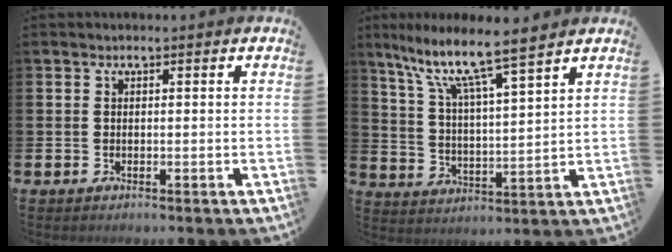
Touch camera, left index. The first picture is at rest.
{"total": 9.0, "force": [7.6, 0.6, 4.8], "torque": [-0.123, -0.048, 0.124]}